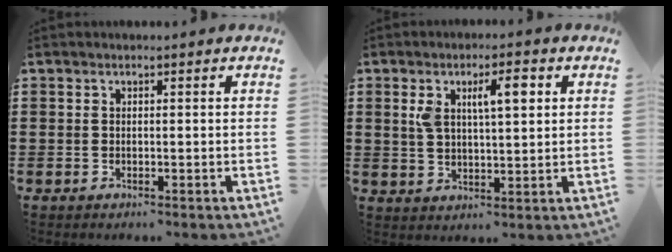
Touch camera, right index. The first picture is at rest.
{"total": 6.3, "force": [2.1, 2.3, 5.4], "torque": [-0.097, 0.004, 0.029]}